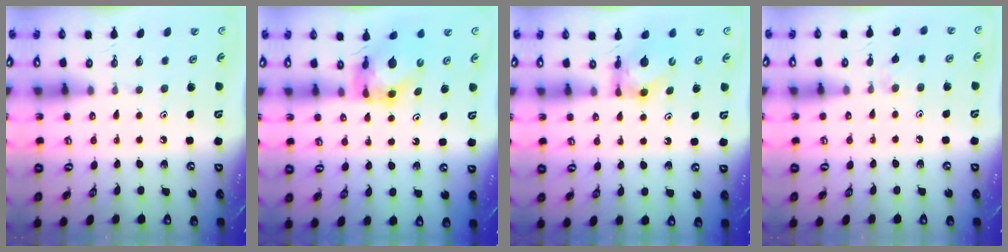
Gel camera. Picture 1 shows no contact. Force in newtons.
{"total": 5.8, "press": 5.8, "slide": 0.3}
{"total": 6.1, "press": 6.1, "slide": 0.3}
{"total": 5.5, "press": 5.4, "slide": 0.8}